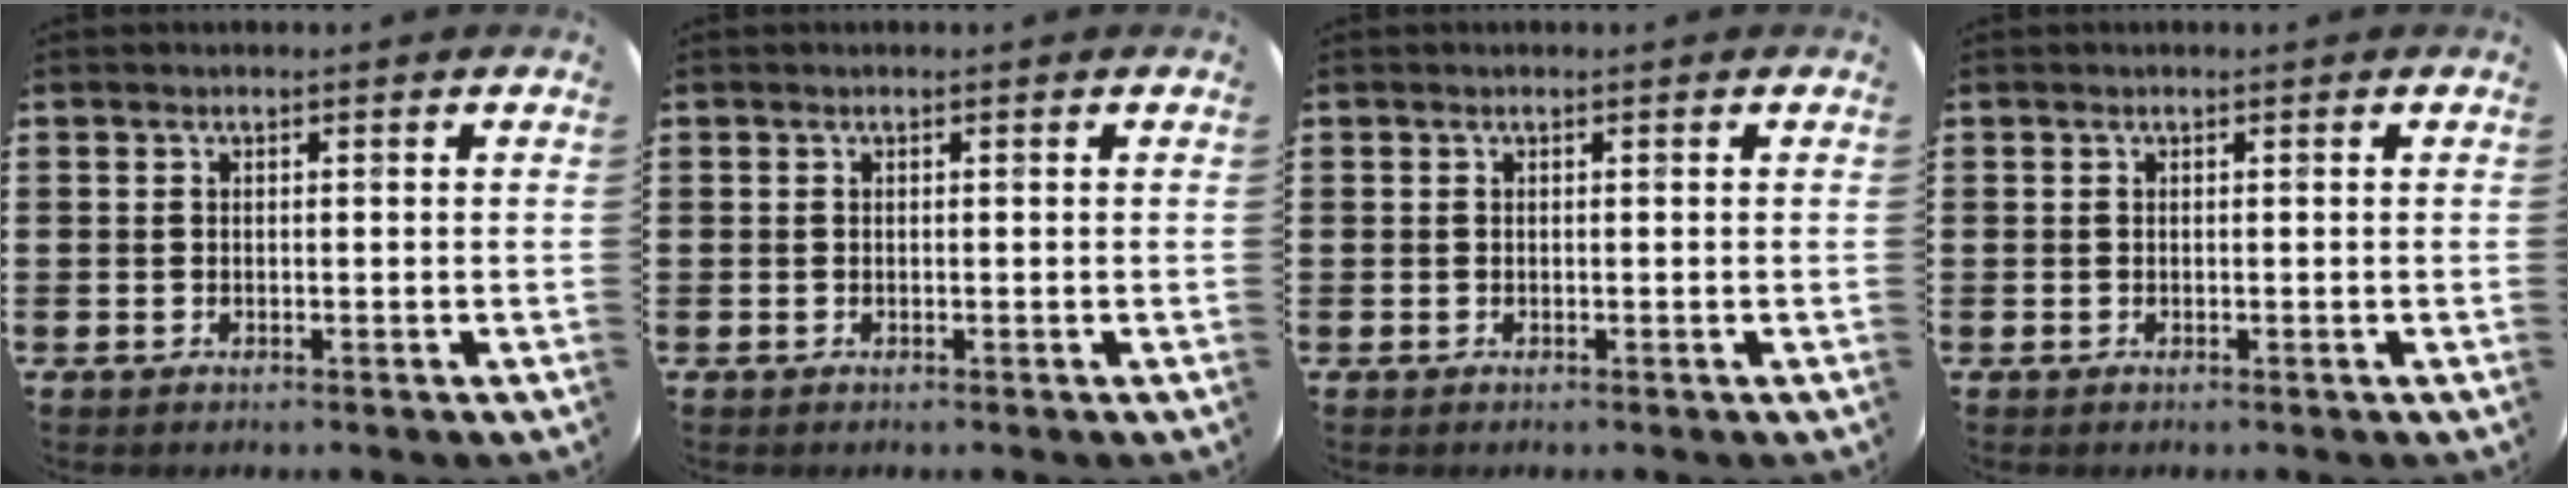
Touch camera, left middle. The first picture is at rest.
{"total": 0.0}
{"total": 0.0}
{"total": 0.0}